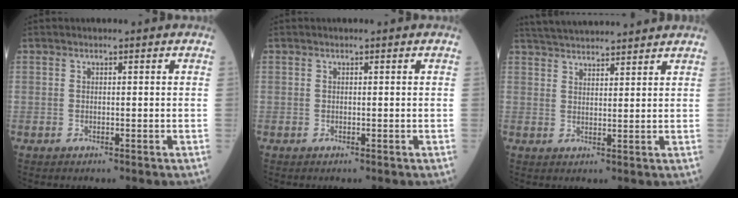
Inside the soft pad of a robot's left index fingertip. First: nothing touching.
{"total": 0.0}
{"total": 11.1, "force": [10.5, 1.0, 3.6], "torque": [-0.069, 0.033, 0.159]}